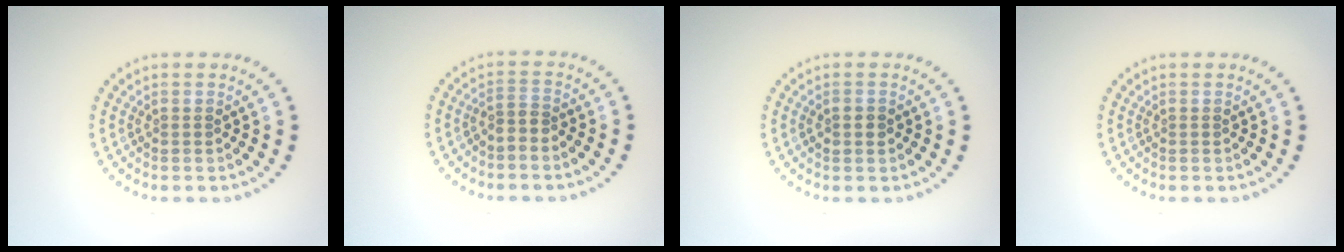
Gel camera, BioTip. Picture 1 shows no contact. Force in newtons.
{"total": 1.2, "press": 0.7, "slide": 0.9}
{"total": 1.4, "press": 1.4, "slide": 0.2}
{"total": 0.0}